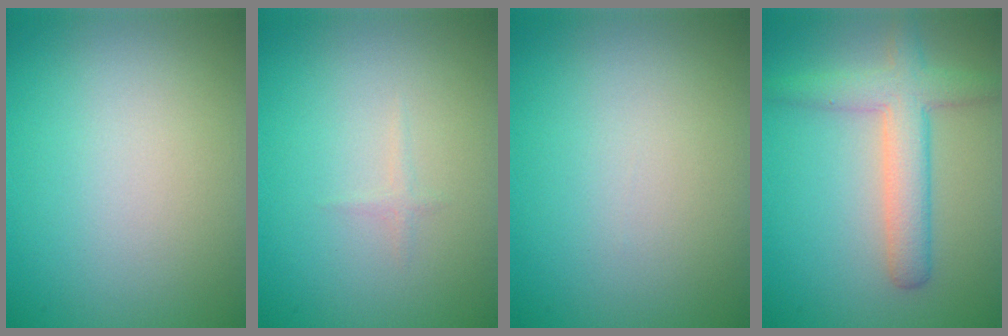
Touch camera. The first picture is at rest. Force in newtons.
{"total": 0.5, "press": 0.5, "slide": 0.0}
{"total": 0.0}
{"total": 4.5, "press": 4.5, "slide": 0.2}